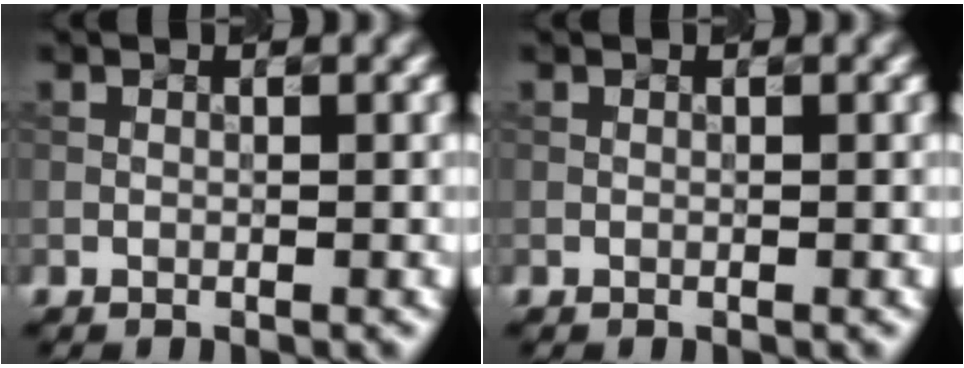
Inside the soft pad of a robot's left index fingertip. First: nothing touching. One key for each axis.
{"total": 0.0}